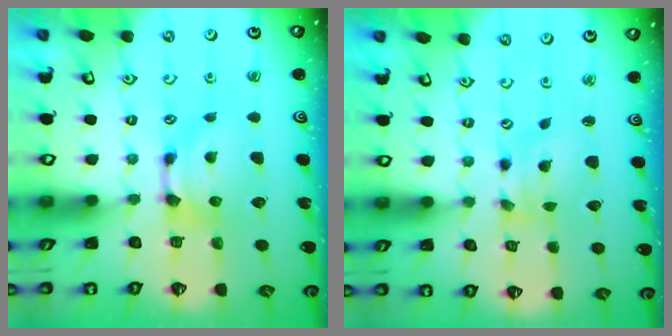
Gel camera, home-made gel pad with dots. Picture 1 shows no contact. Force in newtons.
{"total": 1.4, "press": 0.9, "slide": 1.1}